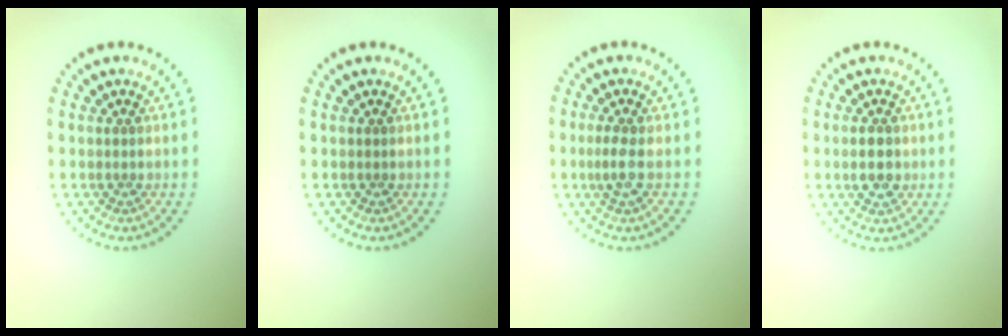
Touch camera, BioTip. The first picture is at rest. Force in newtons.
{"total": 0.0}
{"total": 1.4, "press": 1.2, "slide": 0.8}
{"total": 1.9, "press": 1.9, "slide": 0.0}